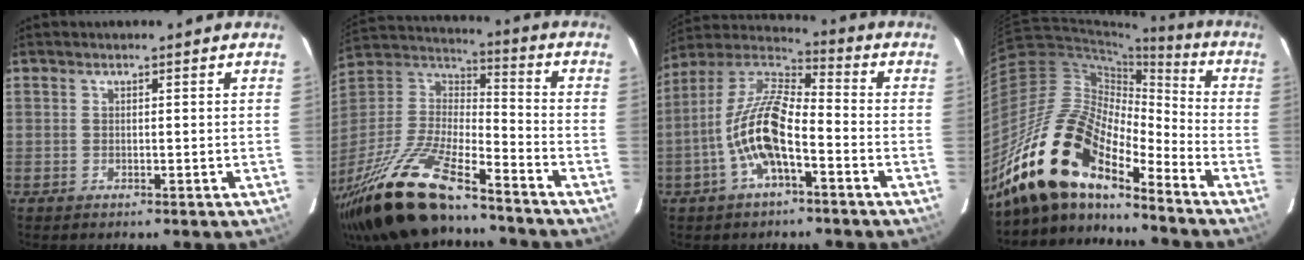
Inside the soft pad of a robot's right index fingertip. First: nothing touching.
{"total": 24.9, "force": [-18.3, 6.7, 15.5], "torque": [-0.320, -0.035, -0.328]}
{"total": 13.7, "force": [-4.8, 4.8, 11.9], "torque": [-0.243, 0.004, -0.096]}
{"total": 20.2, "force": [-15.1, 6.8, 11.6], "torque": [-0.214, -0.011, -0.299]}